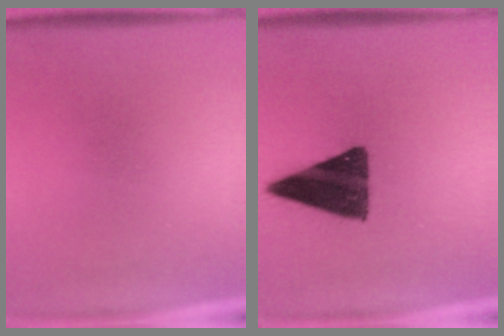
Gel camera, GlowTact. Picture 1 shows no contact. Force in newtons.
{"total": 13.5}